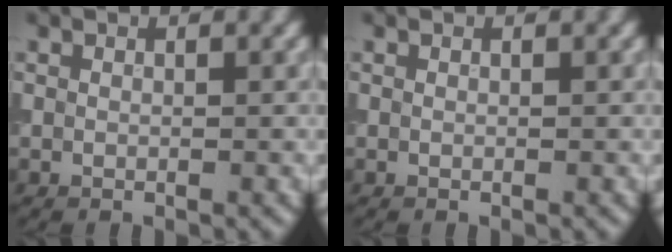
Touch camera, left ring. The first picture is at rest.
{"total": 0.0}